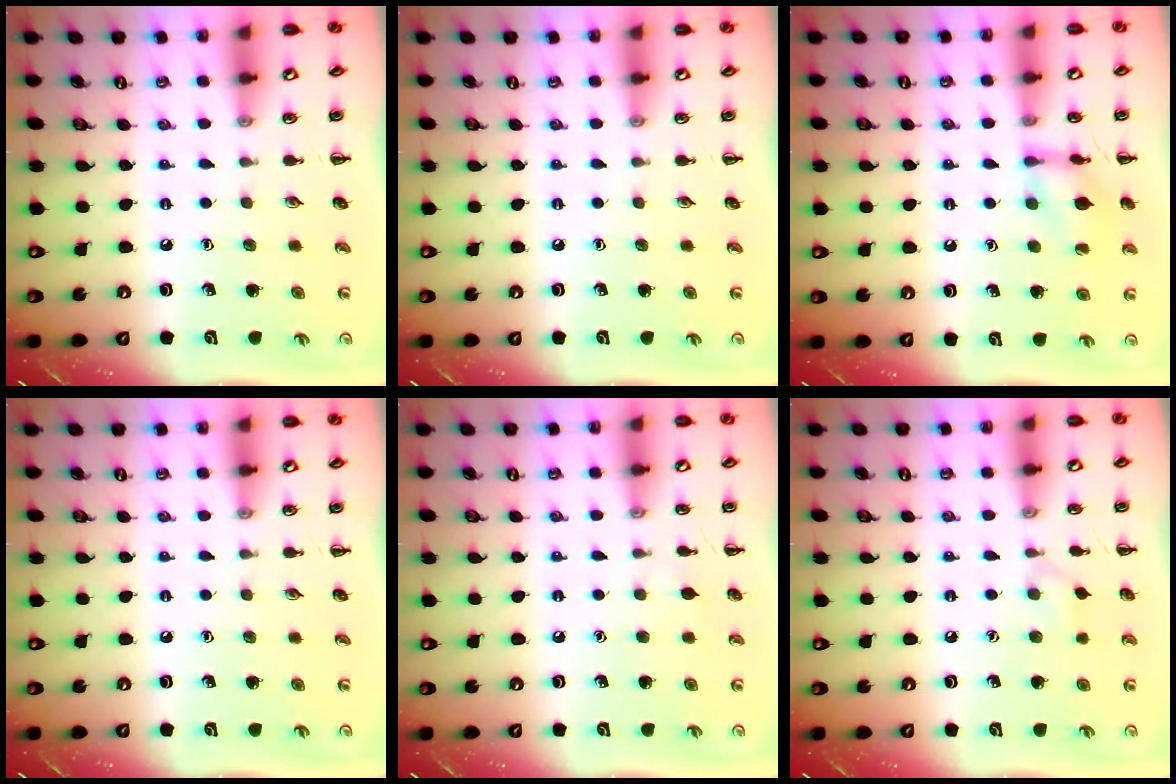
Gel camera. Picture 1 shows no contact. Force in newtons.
{"total": 0.0}
{"total": 11.4, "press": 11.4, "slide": 0.4}
{"total": 0.0}
{"total": 2.7, "press": 2.5, "slide": 1.0}
{"total": 5.2, "press": 4.8, "slide": 2.0}